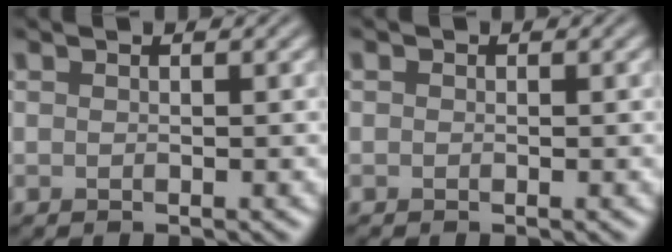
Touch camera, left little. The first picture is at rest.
{"total": 0.5, "force": [-0.1, 0.5, 0.1], "torque": [0.001, 0.000, -0.006]}